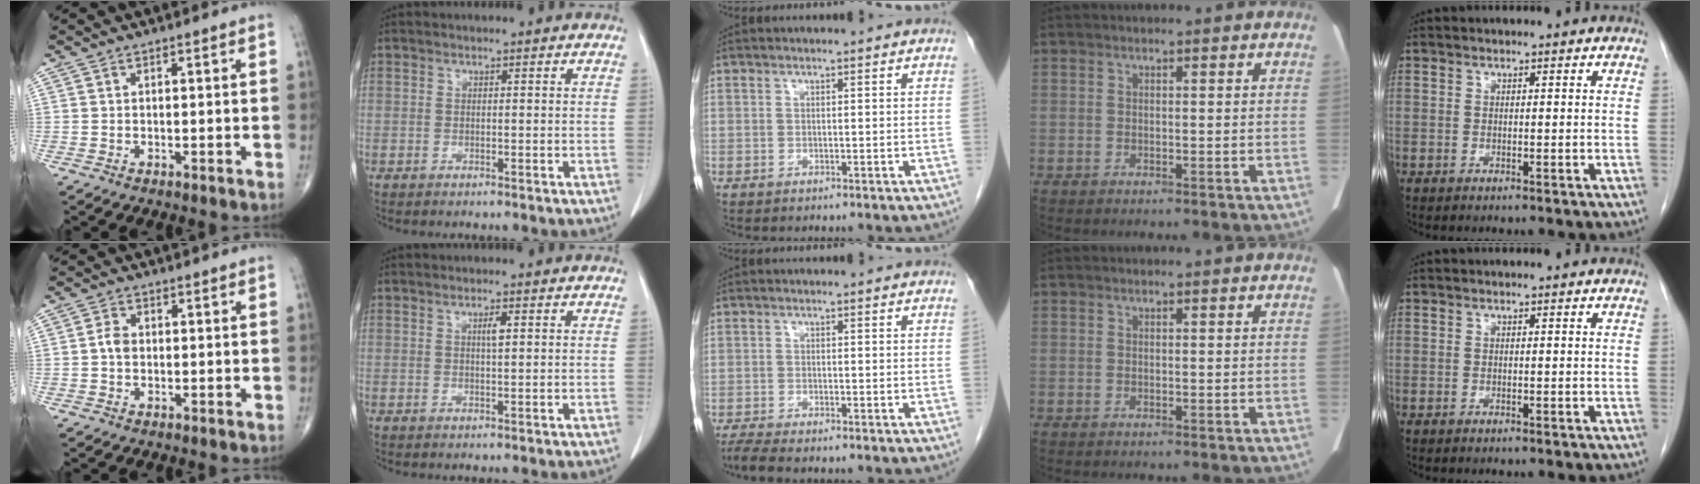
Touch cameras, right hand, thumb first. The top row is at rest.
{"thumb": {"total": 2.4, "force": [-0.1, 1.8, 1.6], "torque": [-0.027, 0.006, -0.007]}, "index": {"total": 1.5, "force": [0.5, 0.2, 1.4], "torque": [-0.027, 0.001, 0.008]}, "middle": {"total": 2.9, "force": [-2.5, -0.2, 1.5], "torque": [-0.033, -0.008, -0.046]}}